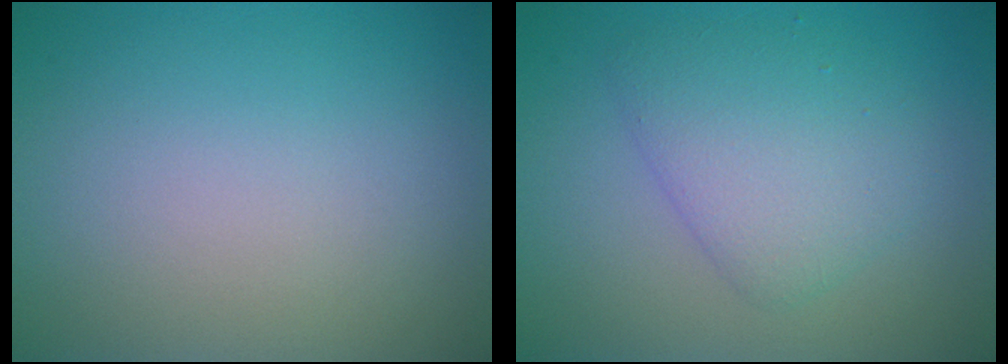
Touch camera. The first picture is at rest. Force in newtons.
{"total": 4.1, "press": 4.1, "slide": 0.1}